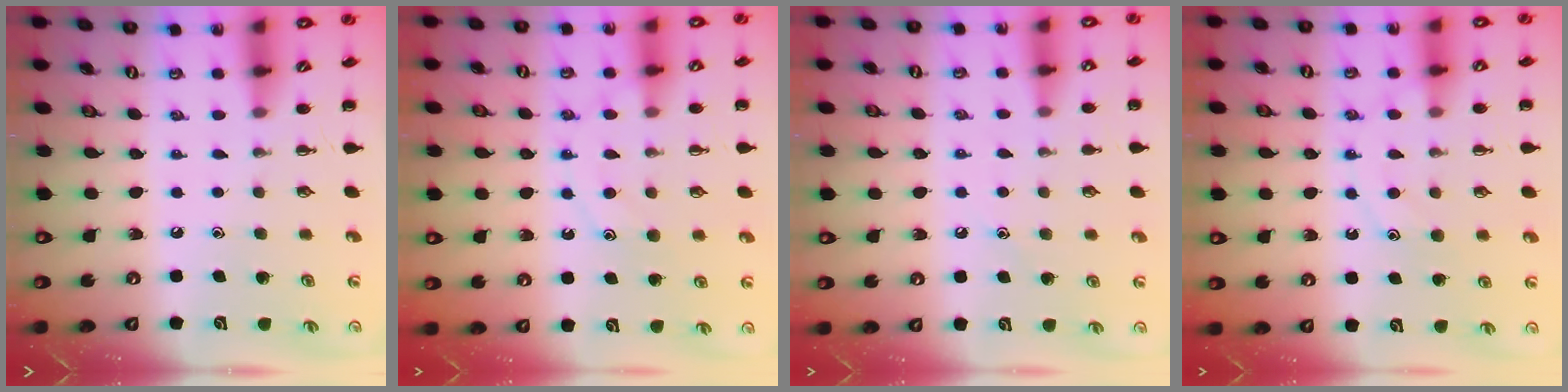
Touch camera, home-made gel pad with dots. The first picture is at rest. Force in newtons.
{"total": 10.3, "press": 10.3, "slide": 0.8}
{"total": 8.2, "press": 8.0, "slide": 1.9}
{"total": 10.3, "press": 10.3, "slide": 0.8}